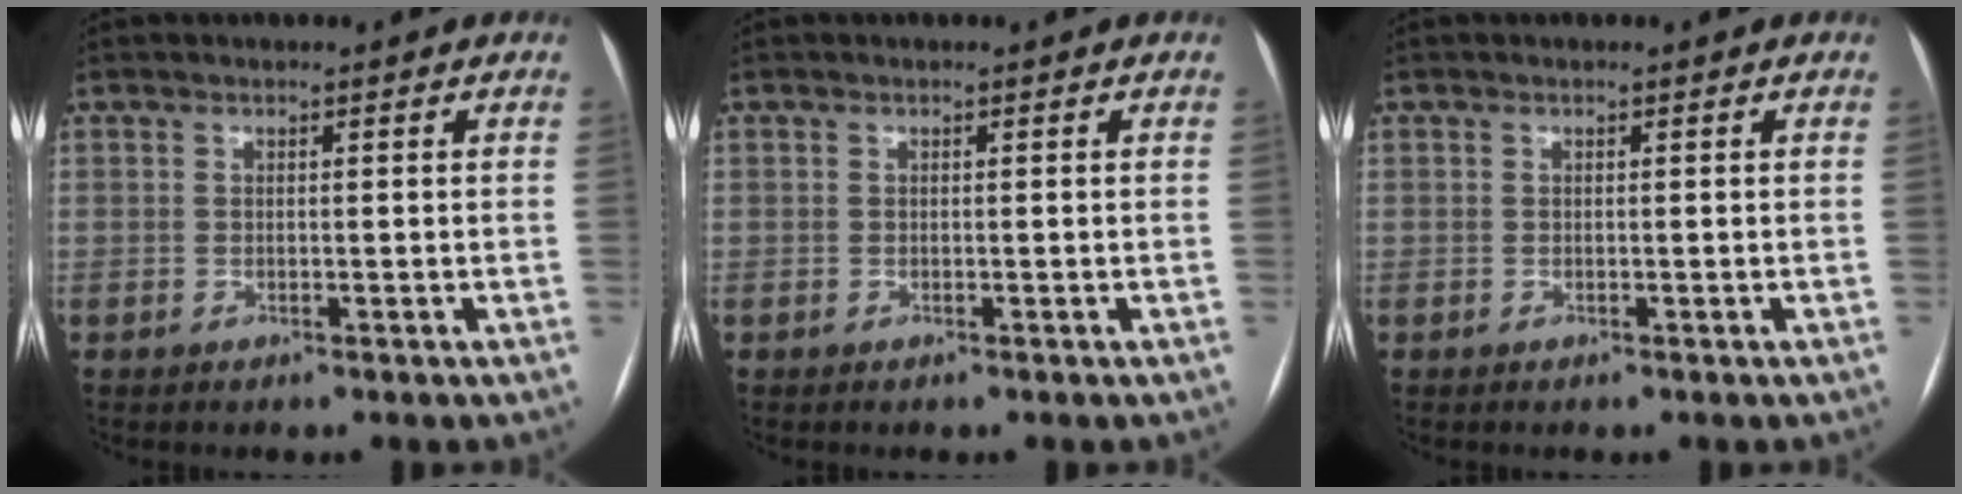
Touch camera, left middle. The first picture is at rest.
{"total": 0.0}
{"total": 0.0}